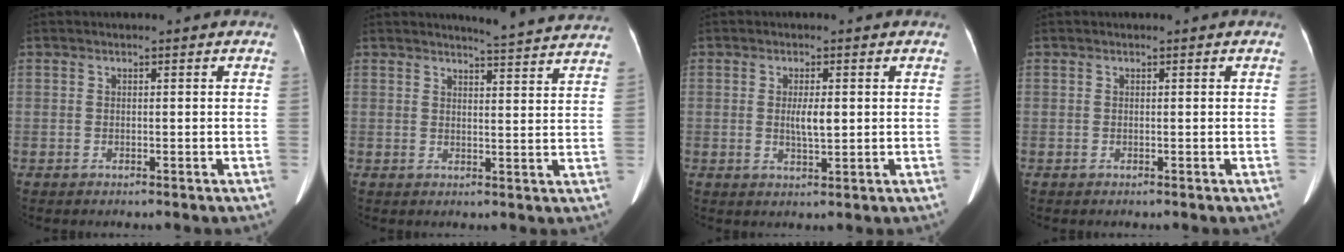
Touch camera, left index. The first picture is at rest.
{"total": 11.0, "force": [10.7, -0.5, 2.5], "torque": [-0.034, -0.031, 0.112]}
{"total": 3.2, "force": [0.3, 0.8, 3.1], "torque": [-0.056, -0.003, 0.005]}
{"total": 0.0}